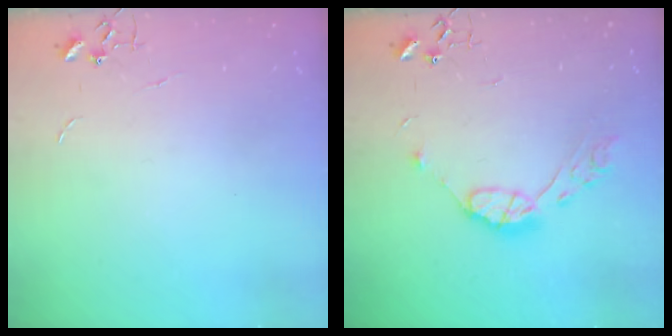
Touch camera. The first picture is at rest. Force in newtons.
{"total": 10.2, "press": 10.2, "slide": 0.8}